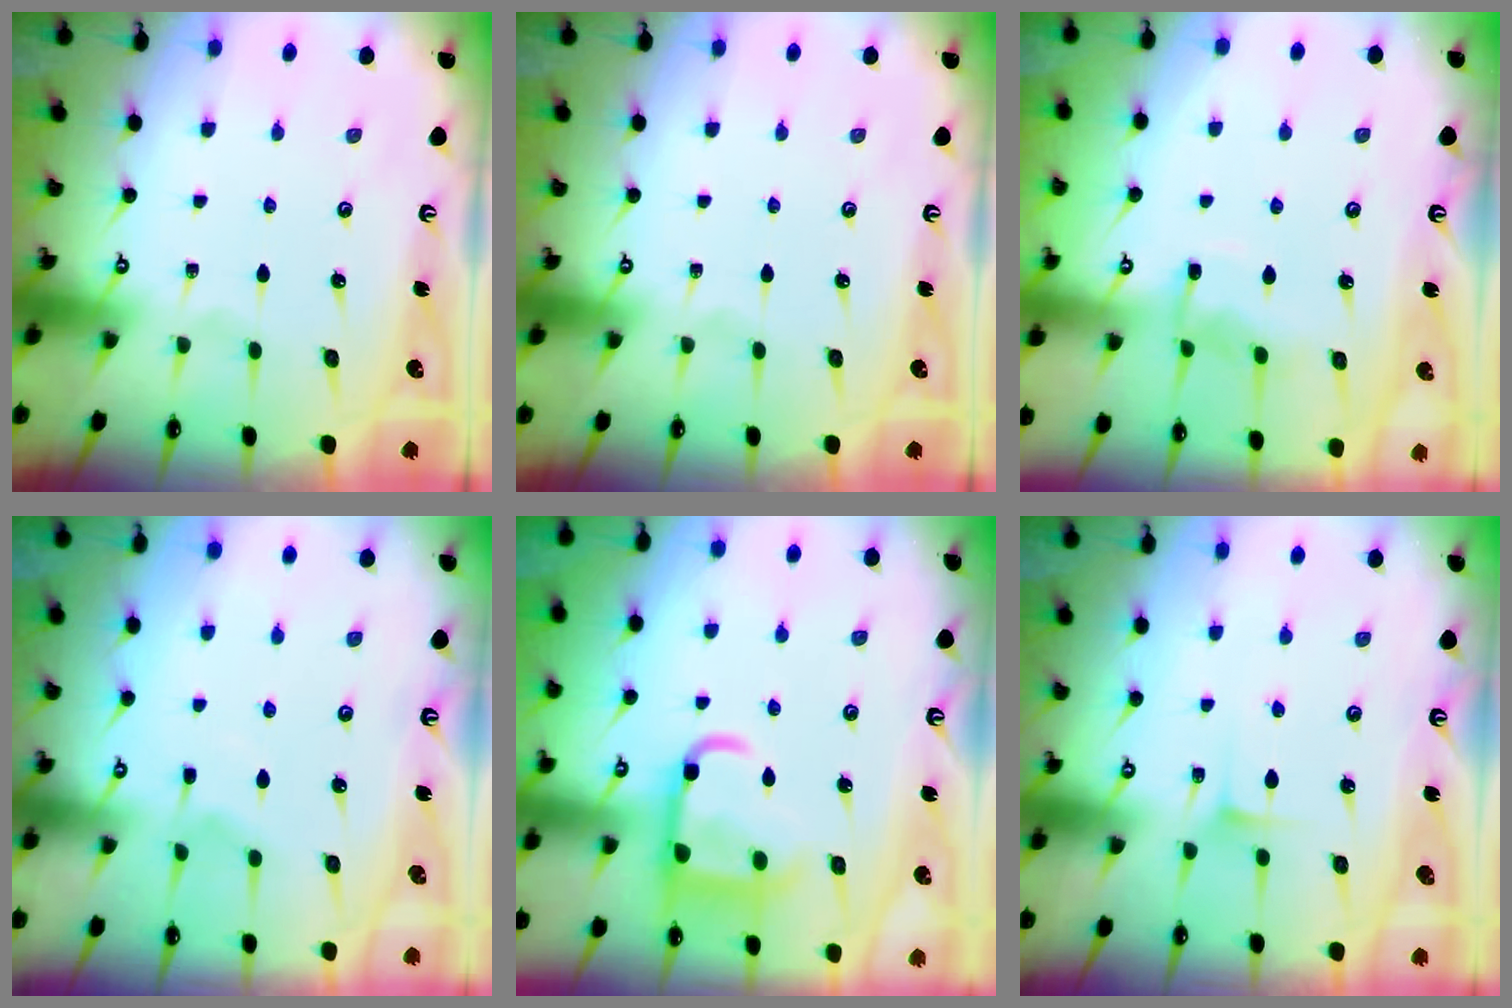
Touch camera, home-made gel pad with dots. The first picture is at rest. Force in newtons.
{"total": 0.0}
{"total": 6.0, "press": 5.9, "slide": 0.6}
{"total": 3.3, "press": 3.3, "slide": 0.7}
{"total": 12.4, "press": 12.3, "slide": 1.5}
{"total": 4.5, "press": 4.5, "slide": 0.6}